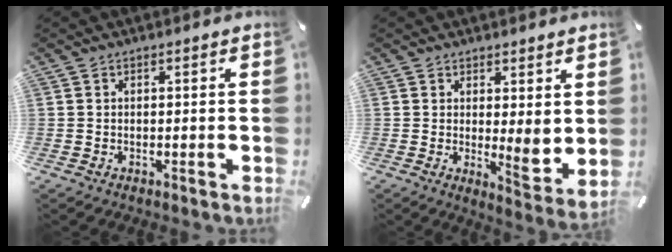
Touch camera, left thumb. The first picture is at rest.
{"total": 5.8, "force": [1.2, 2.0, 5.3], "torque": [-0.054, -0.035, 0.024]}